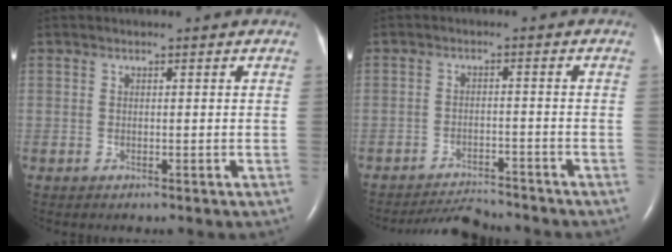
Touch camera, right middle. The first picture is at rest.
{"total": 5.2, "force": [-5.2, 0.2, 0.1], "torque": [-0.006, -0.008, -0.088]}